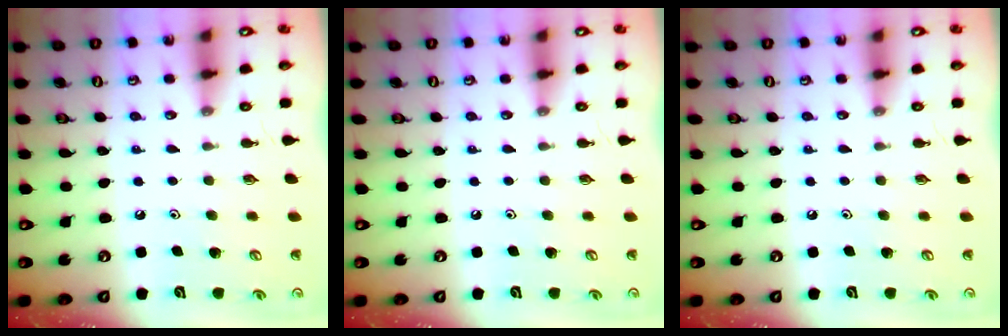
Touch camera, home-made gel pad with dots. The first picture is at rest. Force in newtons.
{"total": 0.0}
{"total": 0.0}